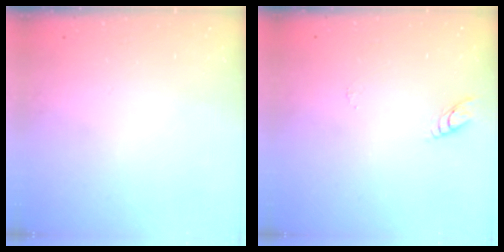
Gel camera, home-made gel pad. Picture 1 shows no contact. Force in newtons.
{"total": 3.2, "press": 3.2, "slide": 0.4}